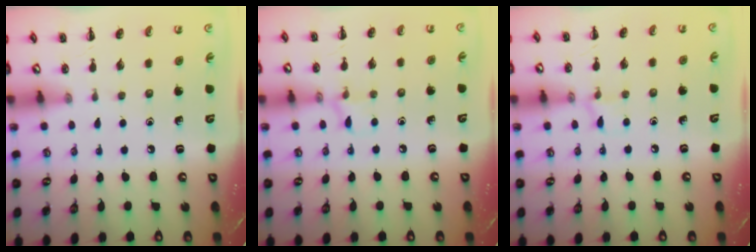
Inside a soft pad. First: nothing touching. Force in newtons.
{"total": 6.6, "press": 6.4, "slide": 1.8}
{"total": 5.8, "press": 5.6, "slide": 1.8}